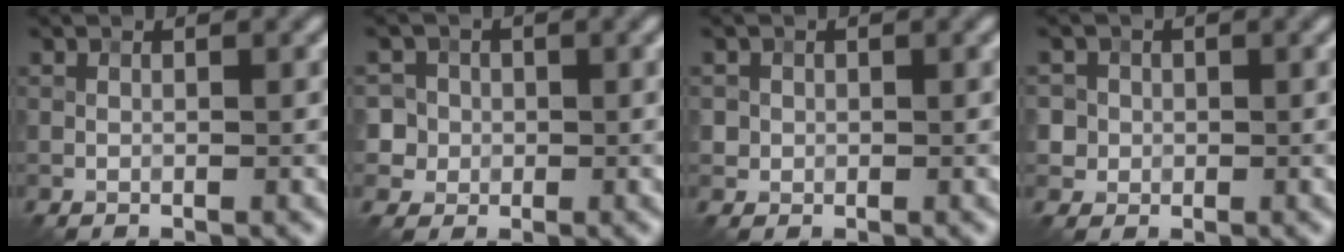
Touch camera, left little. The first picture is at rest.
{"total": 4.4, "force": [0.5, 4.1, 1.3], "torque": [-0.009, 0.032, -0.008]}
{"total": 0.7, "force": [0.0, 0.7, 0.0], "torque": [0.010, -0.005, -0.001]}
{"total": 2.9, "force": [0.6, 2.7, 0.8], "torque": [-0.003, 0.010, 0.004]}